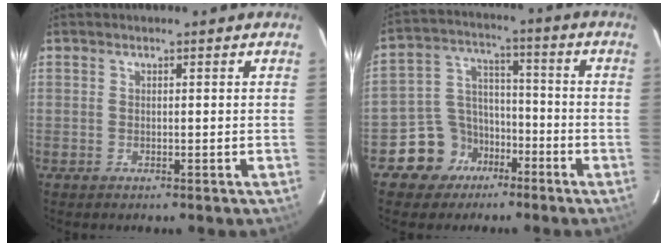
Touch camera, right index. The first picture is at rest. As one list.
[{"total": 9.7, "force": [-5.9, 7.5, 1.6], "torque": [-0.048, 0.043, -0.094]}]